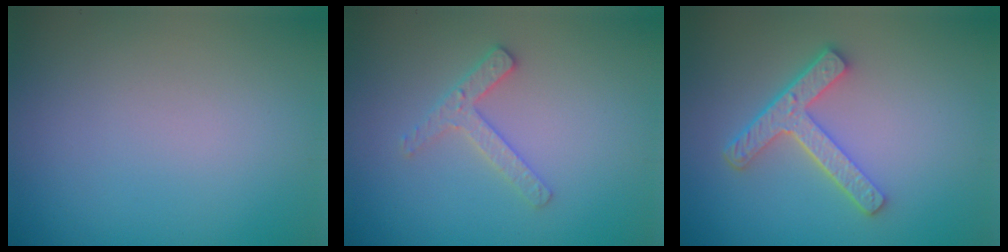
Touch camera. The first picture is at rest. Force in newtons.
{"total": 2.3, "press": 2.2, "slide": 0.4}
{"total": 4.2, "press": 3.1, "slide": 2.8}